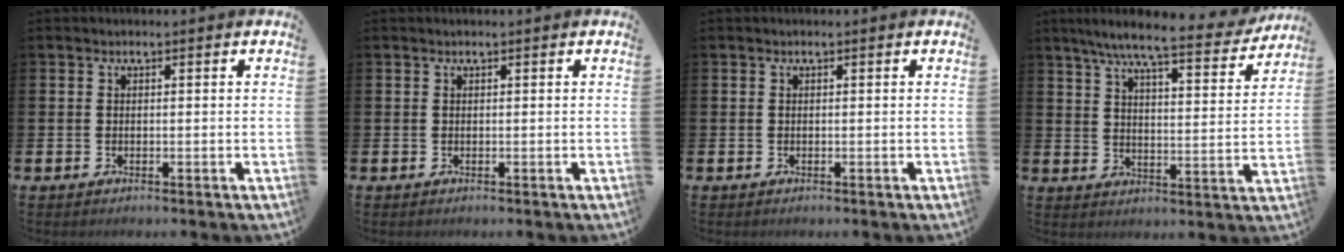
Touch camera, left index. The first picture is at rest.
{"total": 0.0}
{"total": 0.0}
{"total": 8.4, "force": [7.4, 0.4, 4.0], "torque": [-0.084, -0.046, 0.122]}